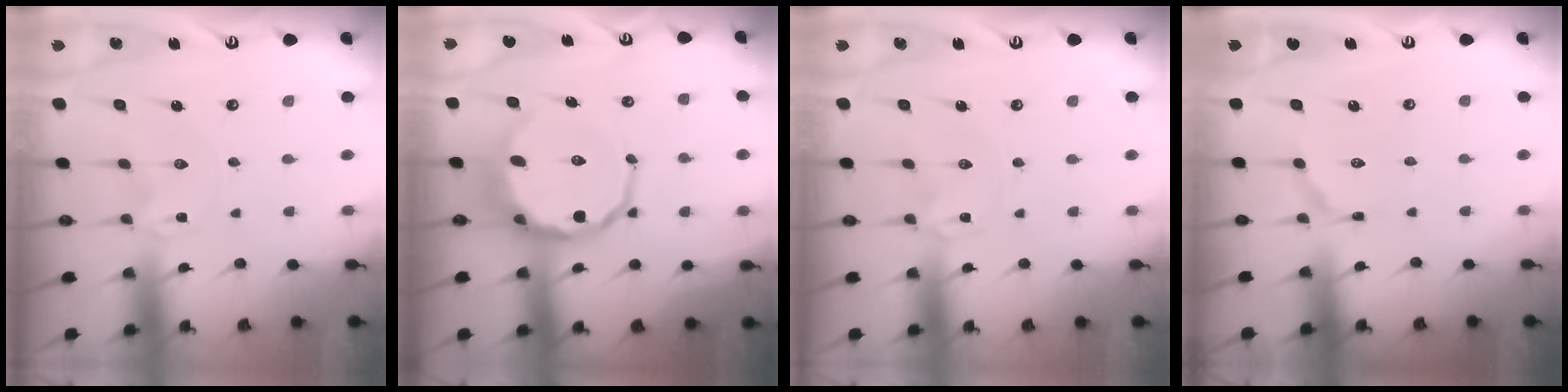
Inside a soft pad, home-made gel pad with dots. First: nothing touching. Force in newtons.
{"total": 13.6, "press": 13.1, "slide": 3.7}
{"total": 0.0}
{"total": 3.5, "press": 3.5, "slide": 0.4}